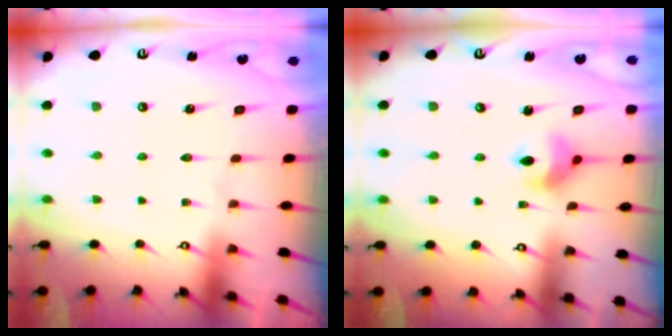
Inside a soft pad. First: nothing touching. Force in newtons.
{"total": 8.5, "press": 8.2, "slide": 1.9}